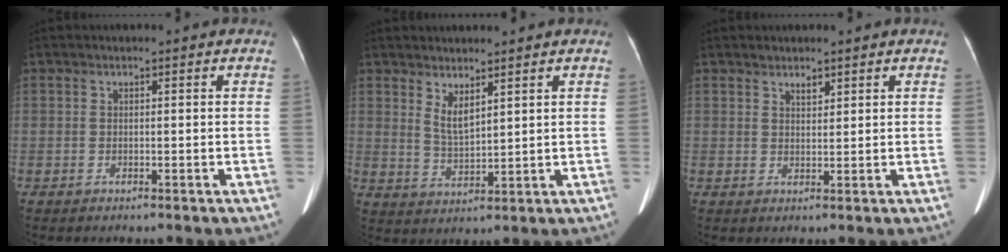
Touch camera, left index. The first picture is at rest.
{"total": 3.6, "force": [2.4, 0.8, 2.5], "torque": [-0.055, -0.013, 0.055]}
{"total": 1.5, "force": [1.2, 0.7, 0.6], "torque": [-0.010, 0.001, 0.021]}